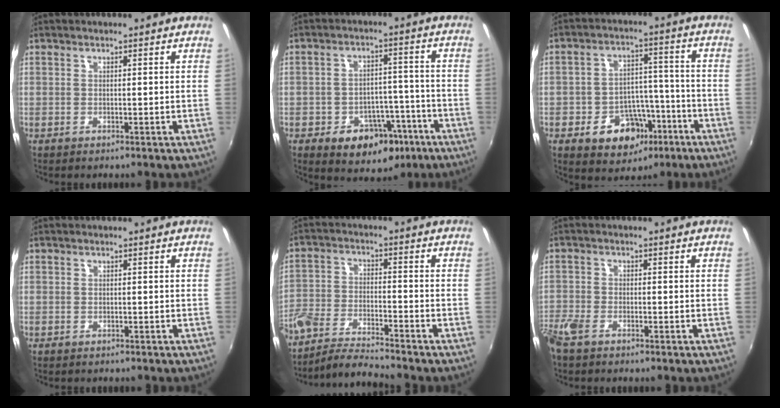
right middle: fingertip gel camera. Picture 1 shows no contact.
{"total": 11.3, "force": [-5.9, 7.9, 5.6], "torque": [-0.092, 0.025, -0.061]}
{"total": 12.3, "force": [-6.0, 8.9, 5.9], "torque": [-0.120, 0.028, -0.069]}
{"total": 0.5, "force": [-0.3, 0.4, -0.1], "torque": [0.002, -0.002, -0.004]}
{"total": 7.8, "force": [-7.0, 1.0, 3.3], "torque": [-0.079, -0.007, -0.143]}
{"total": 5.0, "force": [-3.8, 1.9, 2.7], "torque": [-0.075, -0.014, -0.080]}